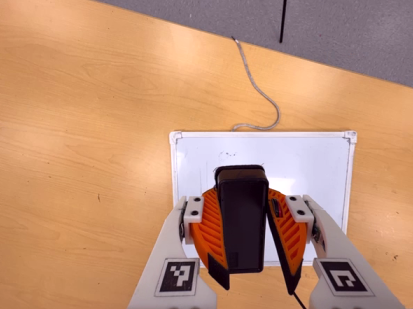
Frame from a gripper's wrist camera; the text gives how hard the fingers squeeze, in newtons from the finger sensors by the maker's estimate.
{"total": 10.3, "left": 9.7, "right": 10.8}